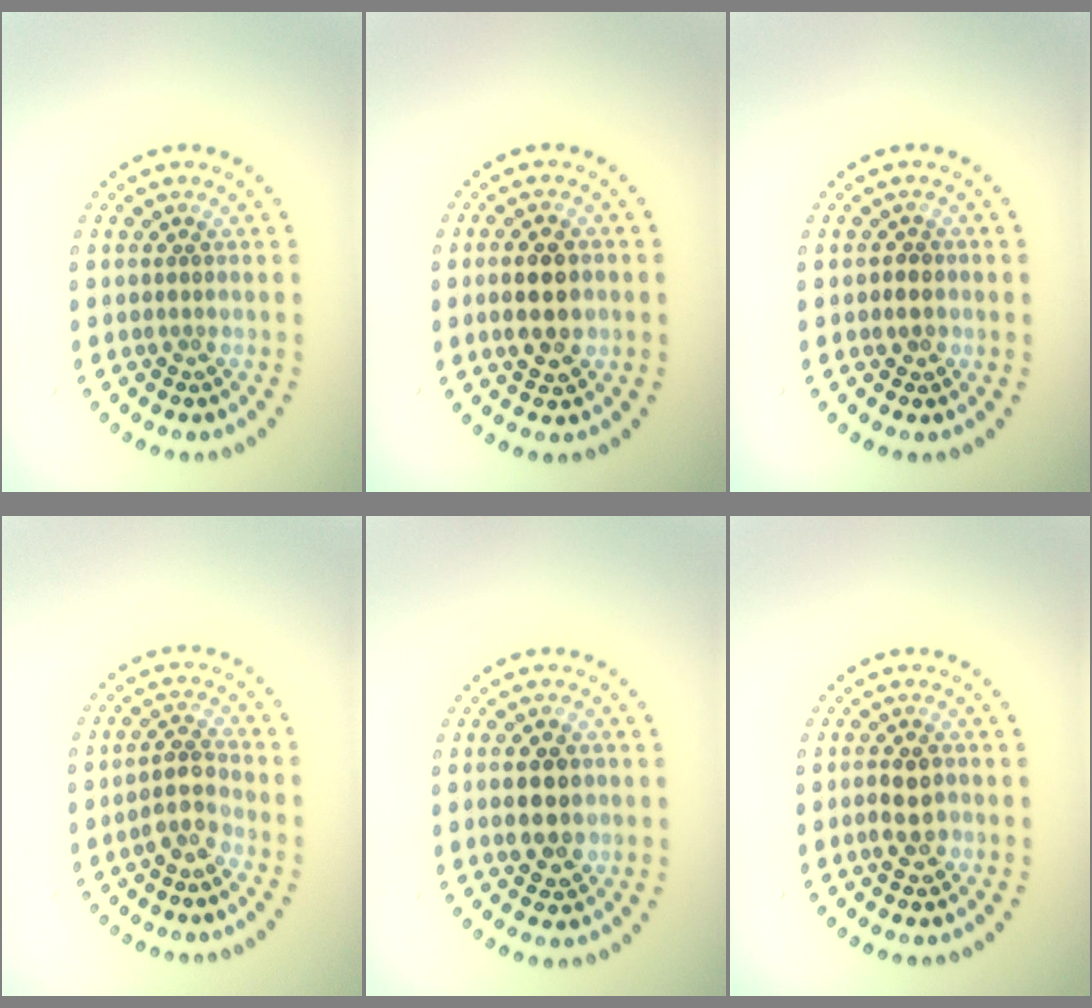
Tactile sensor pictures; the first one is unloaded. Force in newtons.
{"total": 4.3, "press": 4.3, "slide": 0.1}
{"total": 1.1, "press": 1.0, "slide": 0.4}
{"total": 2.2, "press": 1.9, "slide": 1.1}
{"total": 4.6, "press": 4.6, "slide": 0.2}
{"total": 2.6, "press": 2.5, "slide": 0.5}